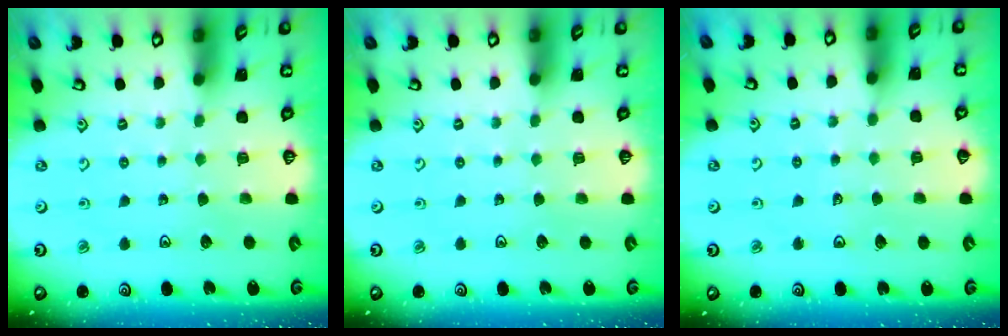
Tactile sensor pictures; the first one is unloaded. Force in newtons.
{"total": 0.0}
{"total": 1.9, "press": 1.9, "slide": 0.2}